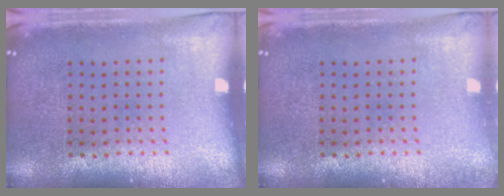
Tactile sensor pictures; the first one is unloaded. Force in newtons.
{"total": 0.6, "press": 0.6, "slide": 0.1}